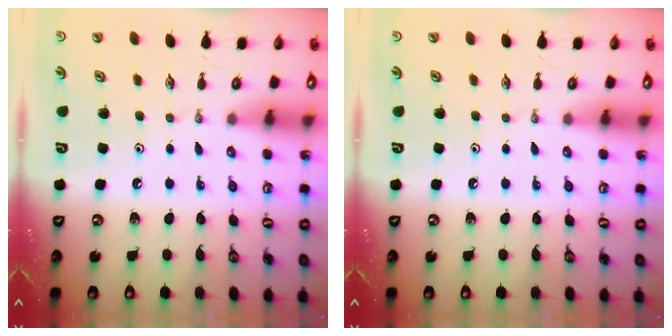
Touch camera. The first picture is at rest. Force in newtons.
{"total": 0.0}